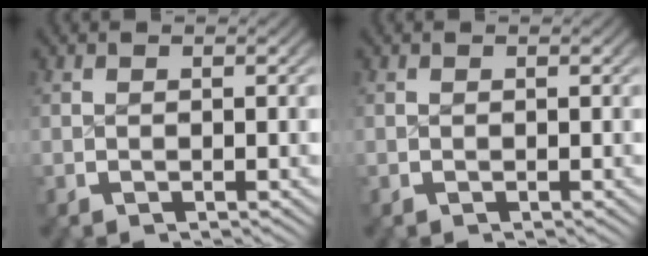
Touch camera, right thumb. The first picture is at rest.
{"total": 0.0}